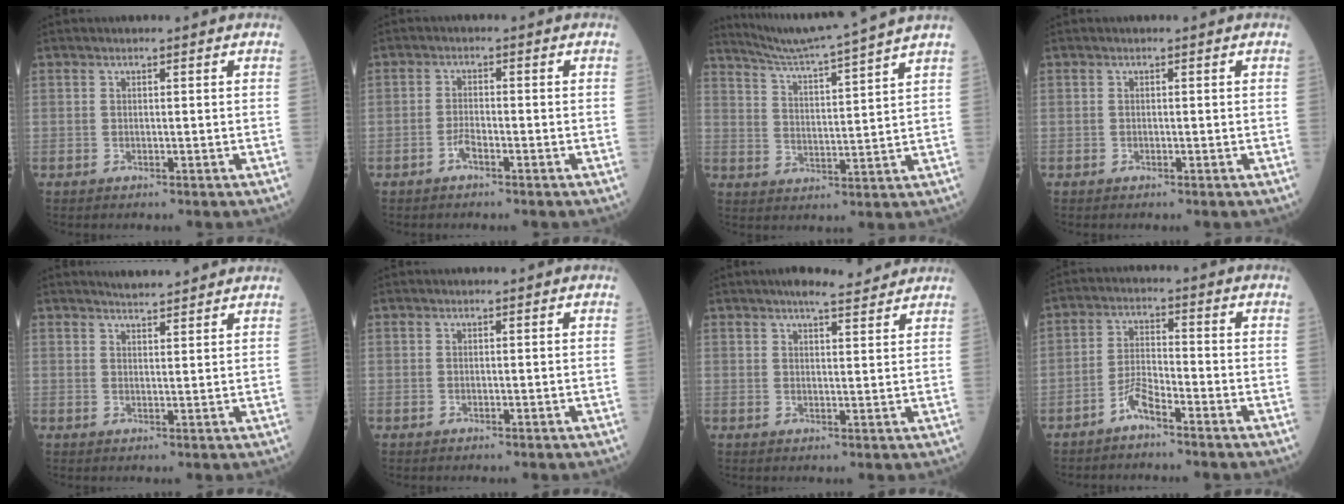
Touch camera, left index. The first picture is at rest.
{"total": 2.0, "force": [-1.4, 0.4, 1.3], "torque": [-0.028, 0.000, -0.027]}
{"total": 13.4, "force": [12.1, -2.8, 5.1], "torque": [-0.099, -0.021, 0.184]}
{"total": 0.0}
{"total": 4.3, "force": [4.1, 0.3, 1.1], "torque": [-0.023, 0.015, 0.060]}
{"total": 0.0}
{"total": 6.1, "force": [5.4, 0.9, 2.7], "torque": [-0.043, 0.016, 0.072]}
{"total": 4.0, "force": [-3.2, 0.5, 2.3], "torque": [-0.050, -0.001, -0.064]}